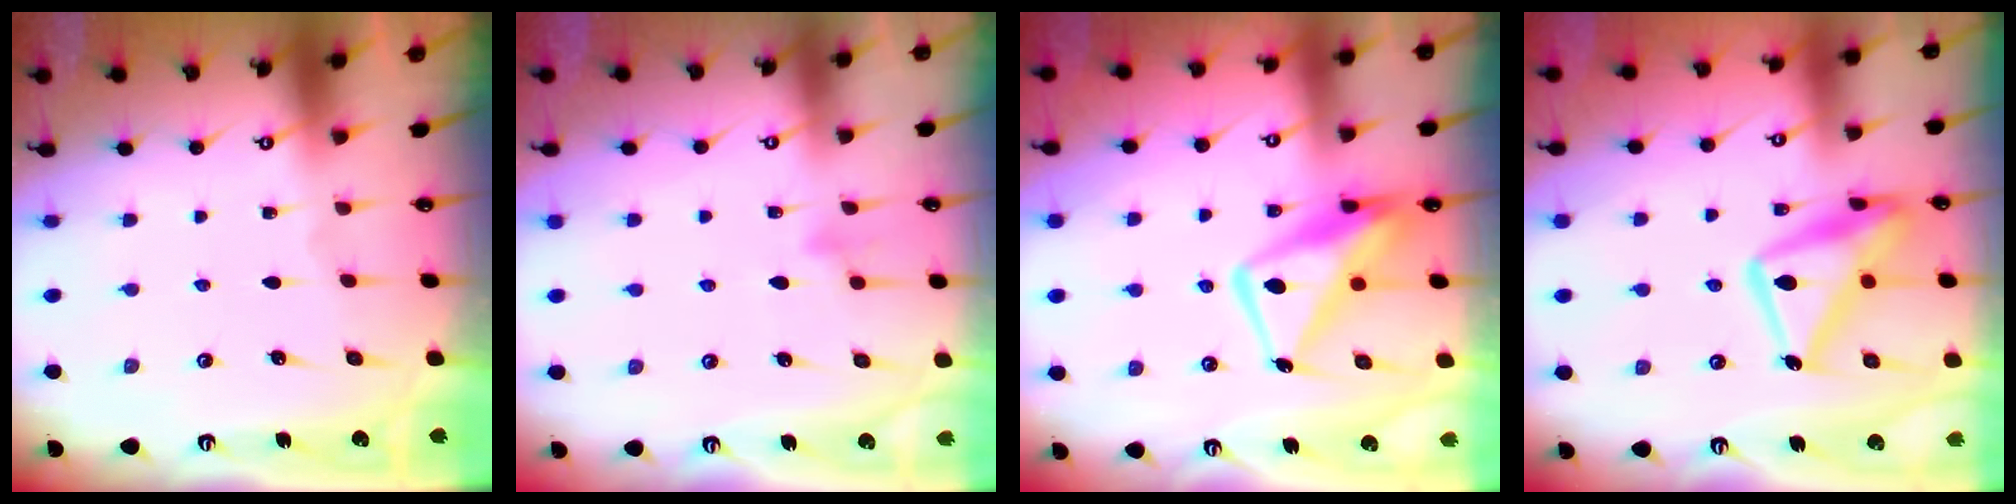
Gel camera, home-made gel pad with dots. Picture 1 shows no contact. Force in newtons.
{"total": 8.3, "press": 8.3, "slide": 0.6}
{"total": 11.9, "press": 11.8, "slide": 1.3}
{"total": 17.8, "press": 17.7, "slide": 1.5}